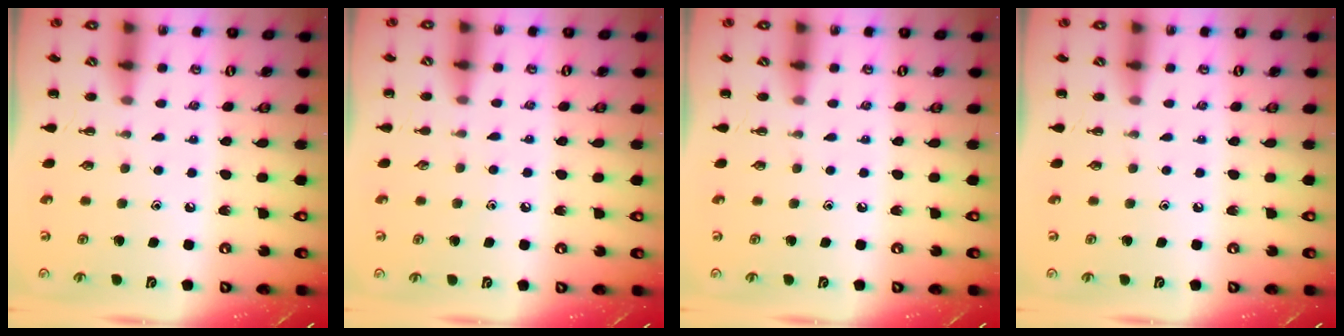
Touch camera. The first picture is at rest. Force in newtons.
{"total": 4.2, "press": 3.9, "slide": 1.5}
{"total": 0.0}
{"total": 0.0}